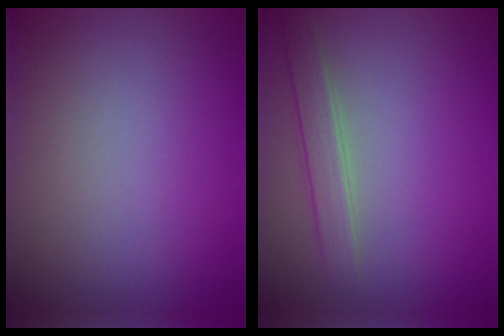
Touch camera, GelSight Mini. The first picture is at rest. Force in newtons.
{"total": 2.2, "press": 2.2, "slide": 0.2}